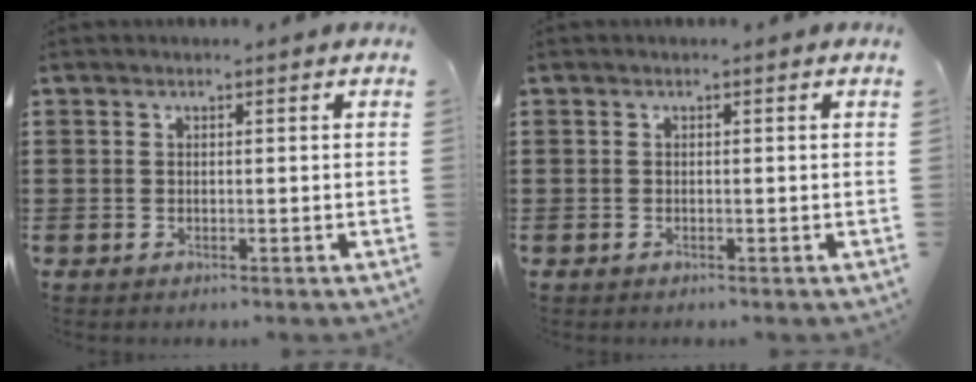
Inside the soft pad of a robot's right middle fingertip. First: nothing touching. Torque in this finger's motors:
{"motor_torque": [-0.60, -0.37, 0.07, 0.00]}